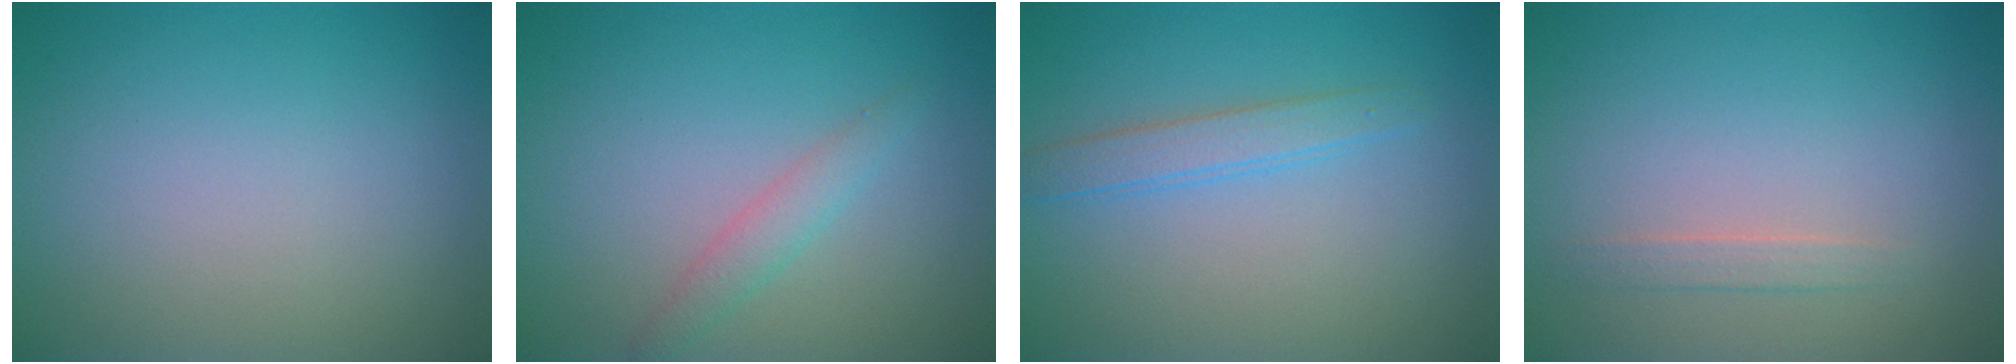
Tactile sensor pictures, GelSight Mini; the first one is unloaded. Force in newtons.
{"total": 1.6, "press": 1.6, "slide": 0.2}
{"total": 2.1, "press": 2.1, "slide": 0.1}
{"total": 1.1, "press": 1.1, "slide": 0.2}